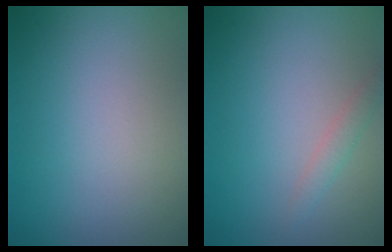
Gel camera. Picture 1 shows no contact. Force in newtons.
{"total": 1.3, "press": 1.3, "slide": 0.2}